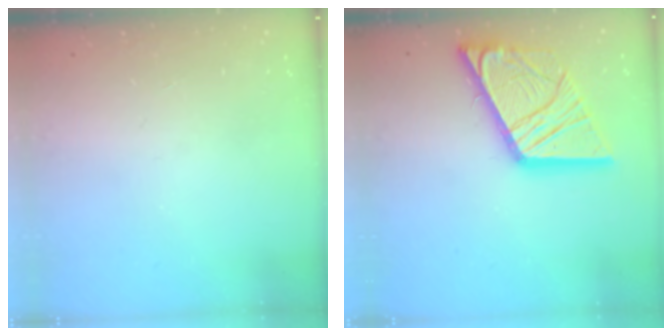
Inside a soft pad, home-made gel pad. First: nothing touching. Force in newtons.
{"total": 21.7, "press": 21.6, "slide": 2.4}